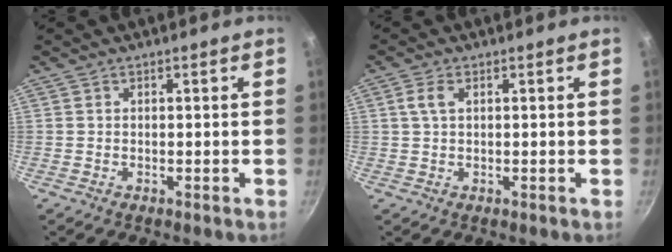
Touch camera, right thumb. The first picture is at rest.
{"total": 2.7, "force": [0.8, 1.4, 2.2], "torque": [-0.046, 0.006, 0.017]}